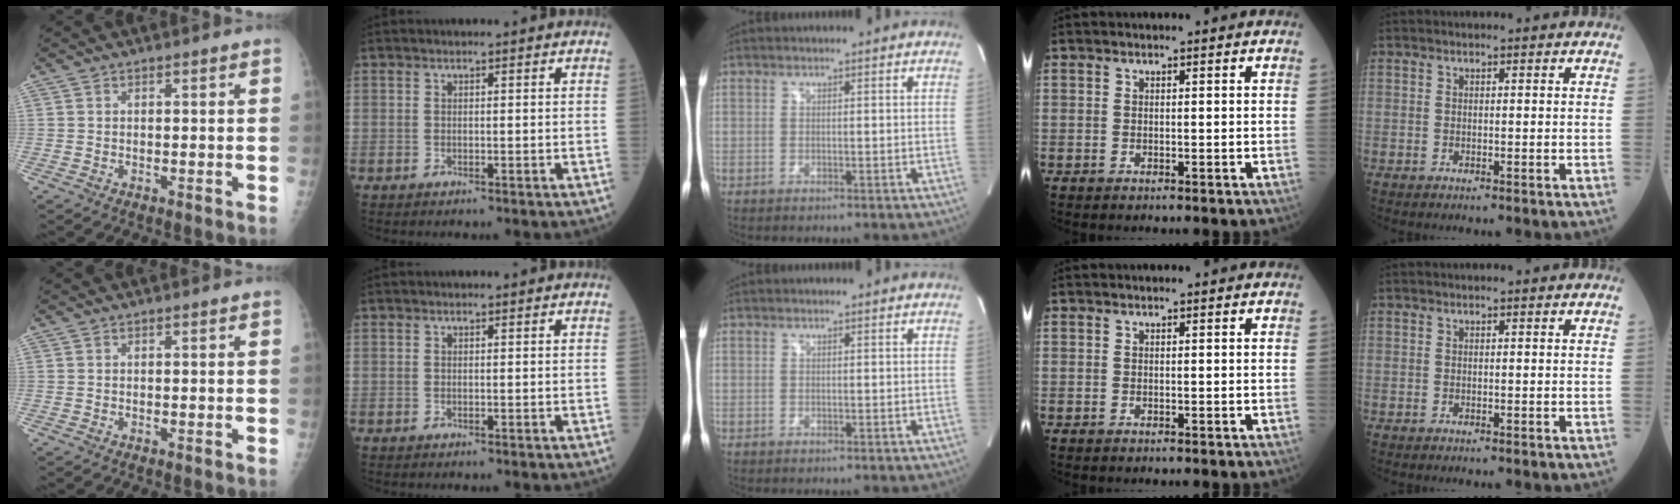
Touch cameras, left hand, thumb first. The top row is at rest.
{}